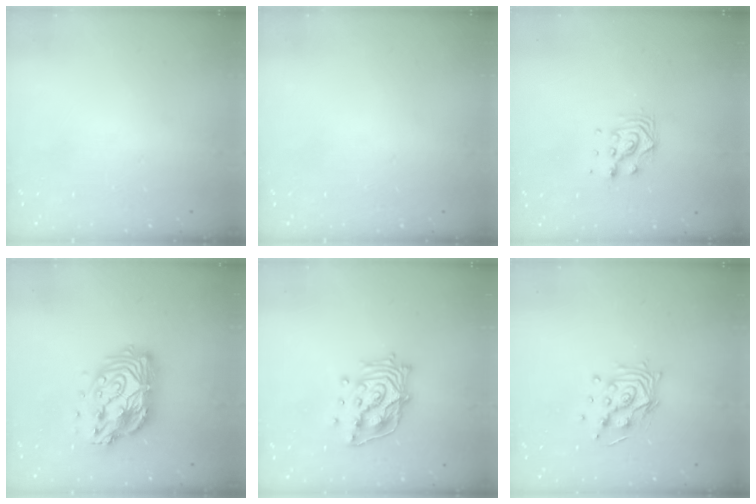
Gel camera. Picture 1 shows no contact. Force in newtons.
{"total": 0.0}
{"total": 7.6, "press": 7.5, "slide": 0.5}
{"total": 15.1, "press": 15.0, "slide": 1.2}
{"total": 15.2, "press": 15.1, "slide": 2.0}
{"total": 11.5, "press": 11.4, "slide": 1.0}